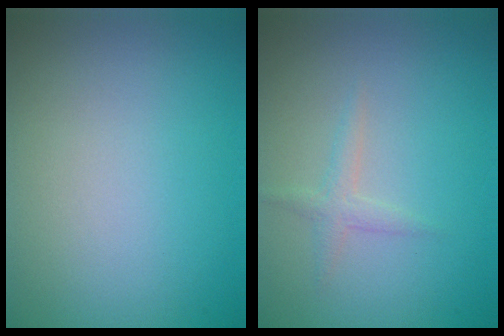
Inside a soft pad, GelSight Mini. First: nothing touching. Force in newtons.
{"total": 1.2, "press": 1.2, "slide": 0.0}